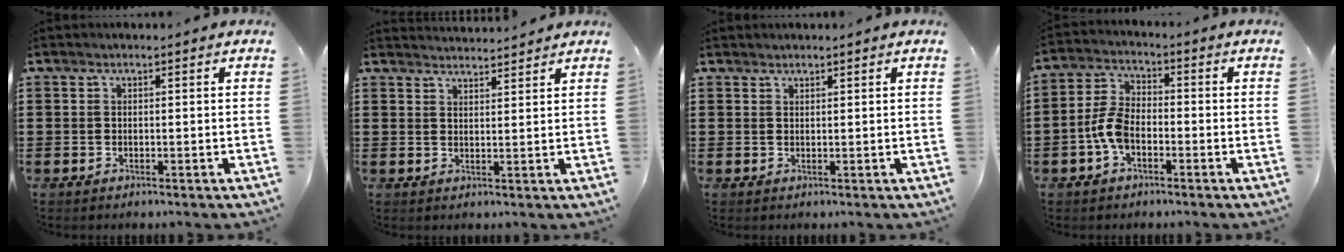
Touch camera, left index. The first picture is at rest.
{"total": 2.5, "force": [2.5, -0.2, -0.1], "torque": [-0.005, -0.009, 0.048]}
{"total": 1.0, "force": [1.0, 0.2, 0.0], "torque": [-0.003, -0.001, 0.020]}
{"total": 5.6, "force": [-2.1, 3.0, 4.3], "torque": [-0.116, -0.001, -0.049]}